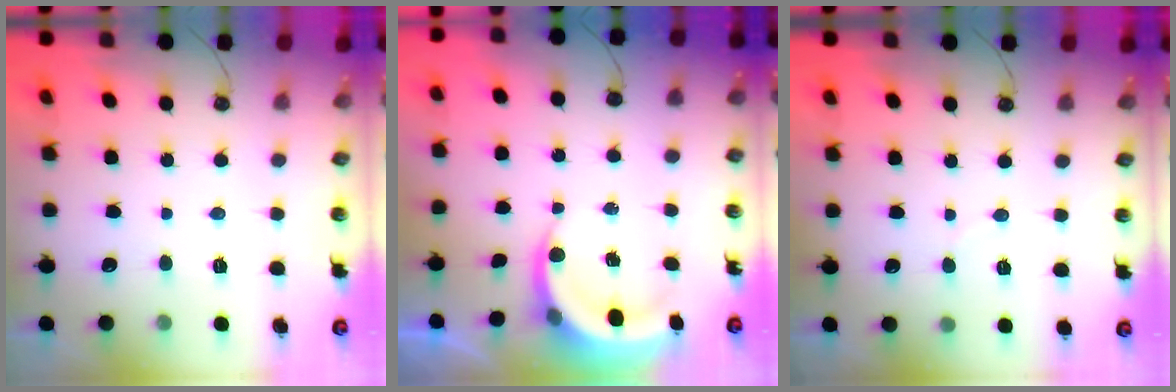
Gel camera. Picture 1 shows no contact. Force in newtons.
{"total": 4.3, "press": 4.3, "slide": 0.3}
{"total": 2.0, "press": 2.0, "slide": 0.2}